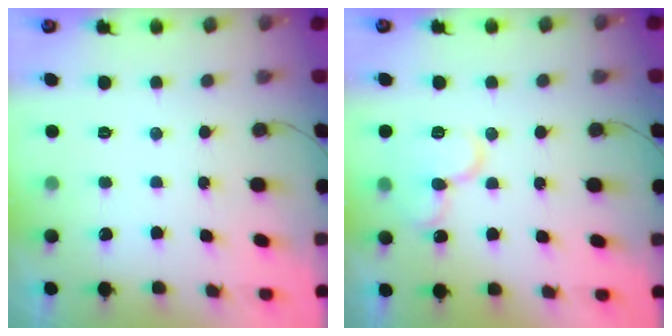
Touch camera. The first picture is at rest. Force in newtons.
{"total": 11.9, "press": 11.9, "slide": 1.3}